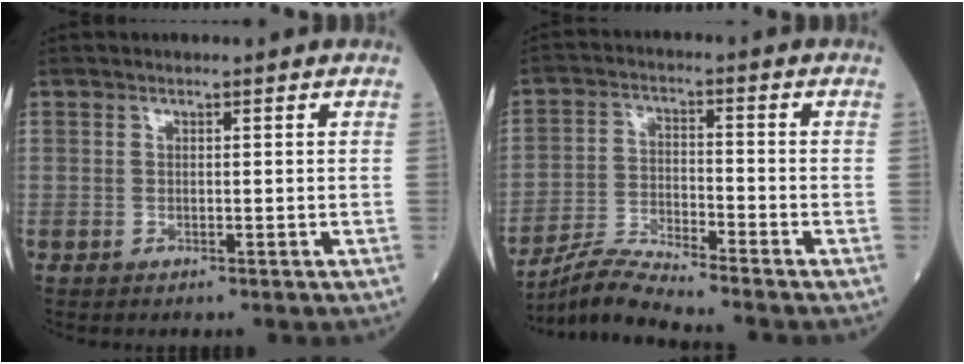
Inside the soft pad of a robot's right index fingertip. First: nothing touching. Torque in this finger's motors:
{"motor_torque": [-0.02, -0.27, 0.00, 0.00]}